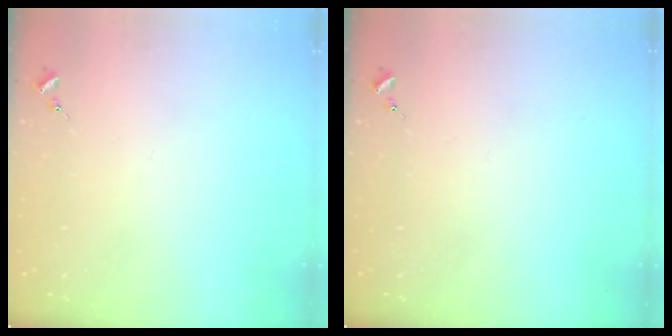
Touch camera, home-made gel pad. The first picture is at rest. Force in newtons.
{"total": 0.0}